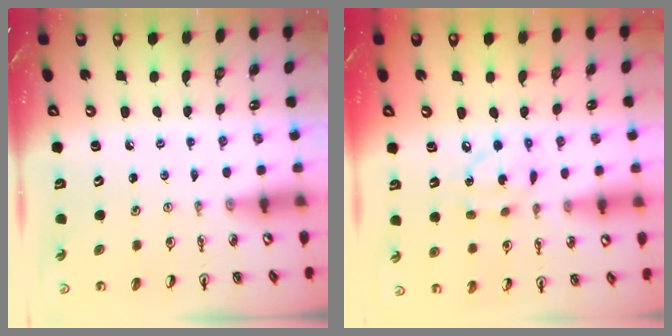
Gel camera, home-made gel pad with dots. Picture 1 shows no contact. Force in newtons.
{"total": 8.9, "press": 8.9, "slide": 0.5}